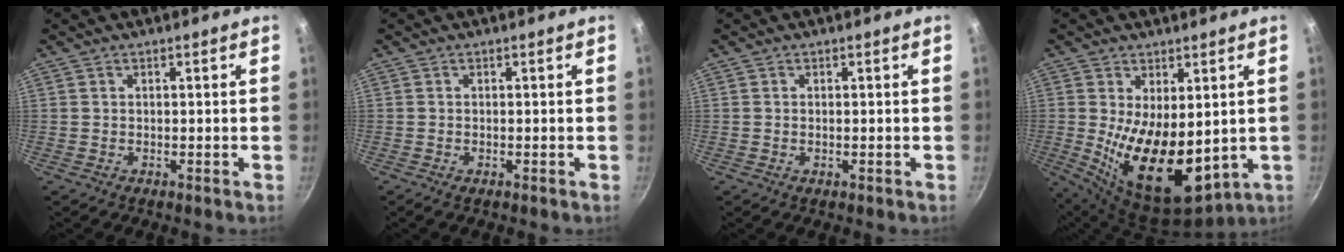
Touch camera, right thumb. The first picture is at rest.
{"total": 0.6, "force": [-0.3, 0.1, 0.4], "torque": [-0.011, 0.002, -0.007]}
{"total": 0.6, "force": [-0.1, 0.2, 0.5], "torque": [-0.010, 0.001, -0.001]}
{"total": 15.9, "force": [0.2, 8.3, 13.6], "torque": [-0.209, -0.041, 0.027]}